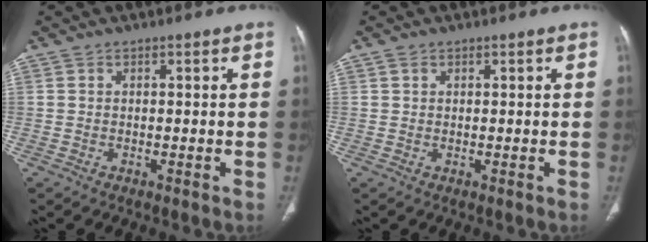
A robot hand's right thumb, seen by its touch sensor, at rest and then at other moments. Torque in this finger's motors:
{"motor_torque": [-0.12, -0.12, 0.52, 0.06, -0.07]}